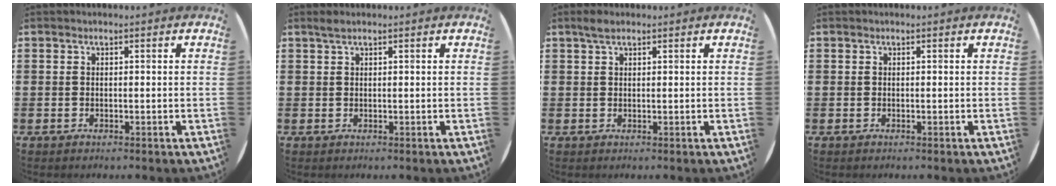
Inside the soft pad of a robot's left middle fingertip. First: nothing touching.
{"total": 0.8, "force": [0.6, 0.0, 0.5], "torque": [-0.009, 0.002, 0.011]}
{"total": 1.6, "force": [1.1, 0.5, 1.0], "torque": [-0.012, 0.001, 0.018]}
{"total": 0.0}